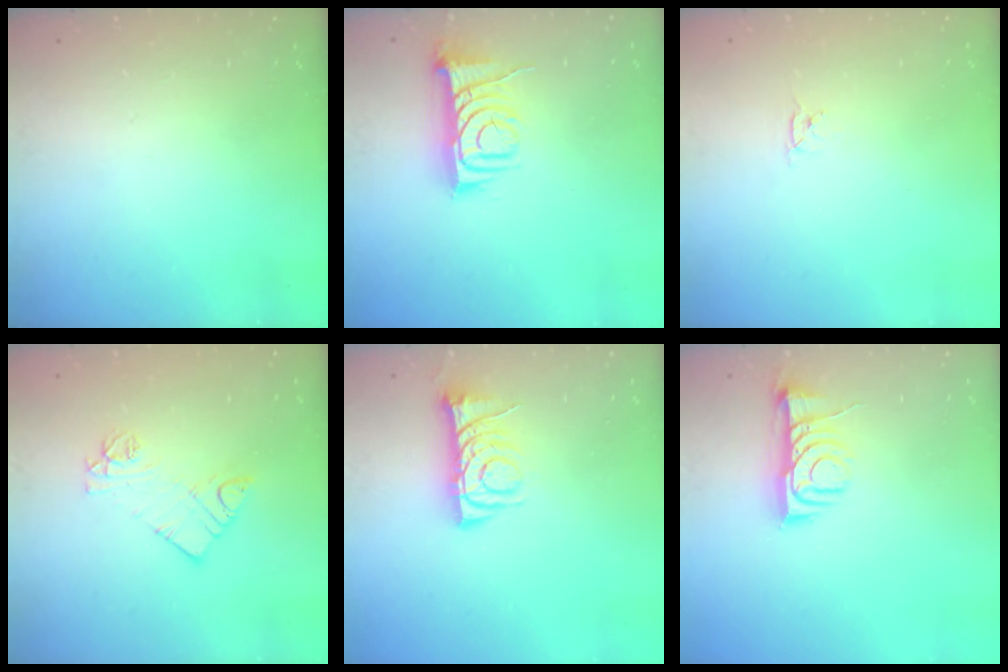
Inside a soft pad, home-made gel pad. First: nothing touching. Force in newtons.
{"total": 8.1, "press": 8.1, "slide": 0.6}
{"total": 2.8, "press": 2.8, "slide": 0.3}
{"total": 9.4, "press": 9.4, "slide": 0.7}
{"total": 7.6, "press": 7.5, "slide": 0.9}
{"total": 8.3, "press": 8.2, "slide": 0.9}